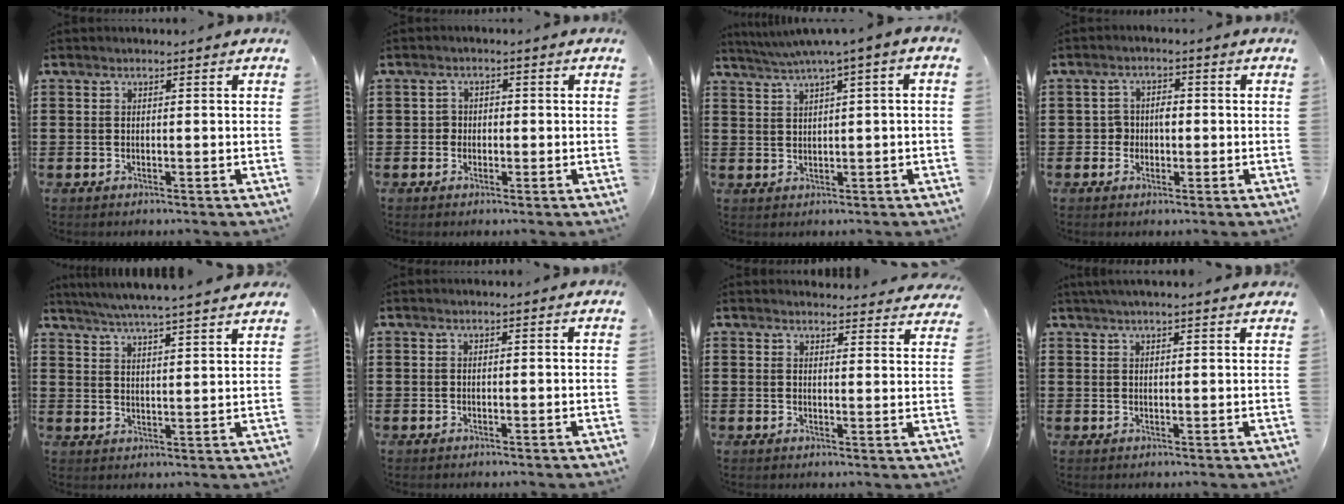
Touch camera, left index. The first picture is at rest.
{"total": 1.5, "force": [-0.4, 1.4, 0.5], "torque": [-0.015, 0.004, -0.010]}
{"total": 3.0, "force": [1.2, -0.4, 2.7], "torque": [-0.051, -0.008, 0.019]}
{"total": 2.7, "force": [-0.5, 2.3, 1.3], "torque": [-0.033, 0.005, -0.013]}
{"total": 4.8, "force": [4.6, -0.7, 1.4], "torque": [-0.041, -0.025, 0.081]}
{"total": 0.0}
{"total": 3.1, "force": [3.1, 0.3, 0.2], "torque": [-0.003, -0.016, 0.057]}
{"total": 2.2, "force": [1.9, 0.0, 1.1], "torque": [-0.025, 0.003, 0.035]}